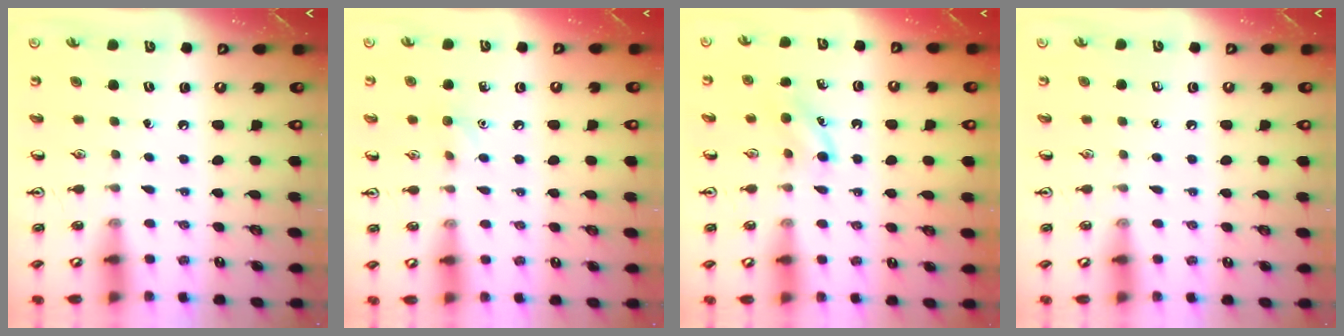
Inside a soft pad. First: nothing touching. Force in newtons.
{"total": 5.4, "press": 5.2, "slide": 1.7}
{"total": 4.7, "press": 4.5, "slide": 1.6}
{"total": 0.0}